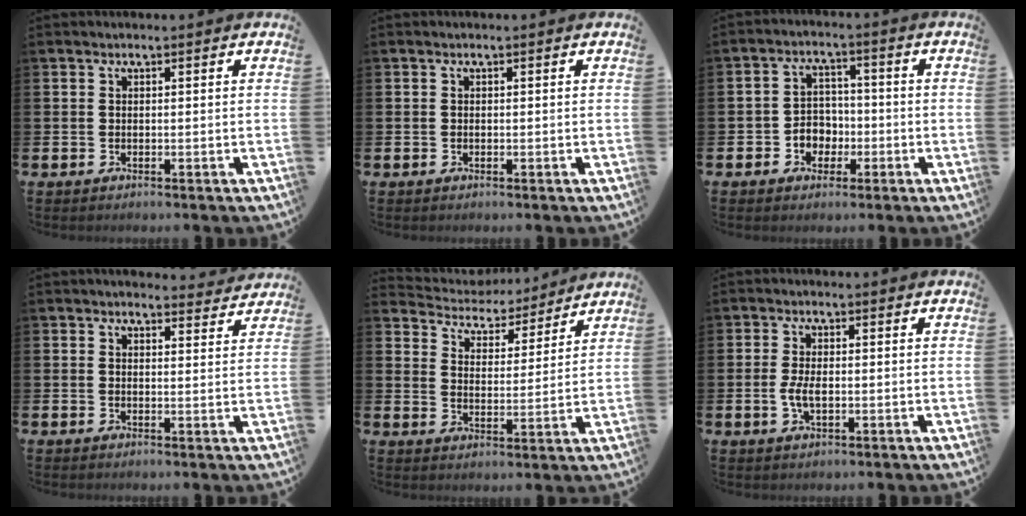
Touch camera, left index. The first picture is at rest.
{"total": 0.7, "force": [-0.7, 0.2, -0.1], "torque": [-0.002, 0.006, -0.014]}
{"total": 4.0, "force": [-1.9, 3.3, 1.0], "torque": [-0.025, 0.005, -0.044]}
{"total": 2.9, "force": [2.8, 0.6, 0.2], "torque": [0.010, -0.020, 0.047]}
{"total": 4.3, "force": [4.0, 1.5, -0.3], "torque": [-0.016, -0.041, 0.064]}
{"total": 3.0, "force": [-1.0, 1.3, 2.5], "torque": [-0.041, 0.004, -0.020]}